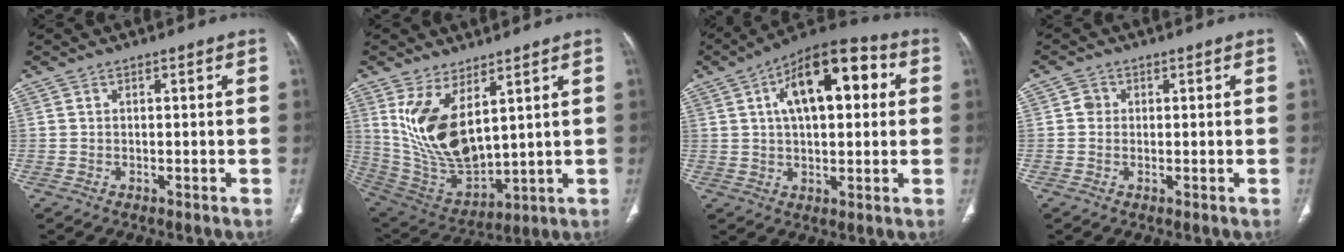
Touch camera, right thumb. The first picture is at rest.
{"total": 15.4, "force": [5.8, 7.3, 12.2], "torque": [-0.226, -0.034, 0.140]}
{"total": 17.1, "force": [4.5, 8.2, 14.2], "torque": [-0.194, 0.023, 0.063]}
{"total": 1.9, "force": [0.2, 1.8, 0.7], "torque": [-0.003, 0.003, 0.001]}